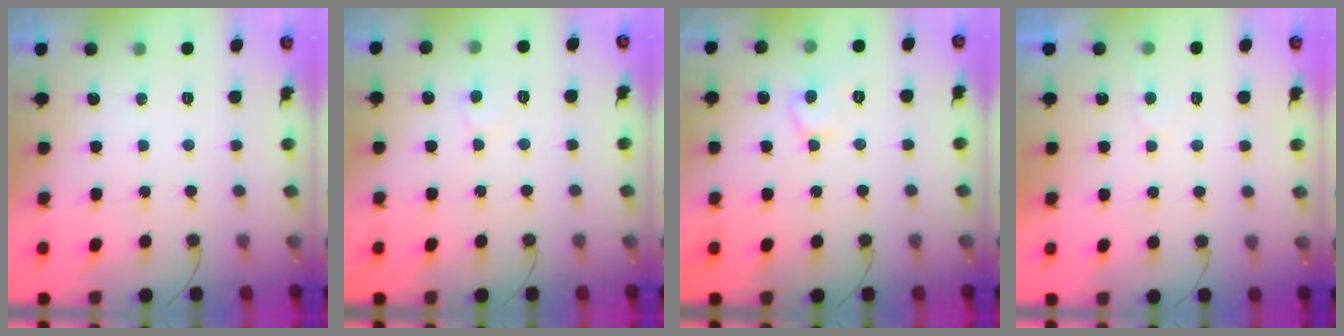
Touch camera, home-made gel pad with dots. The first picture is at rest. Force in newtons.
{"total": 4.6, "press": 4.6, "slide": 0.4}
{"total": 7.2, "press": 7.1, "slide": 0.7}
{"total": 3.4, "press": 3.3, "slide": 0.4}